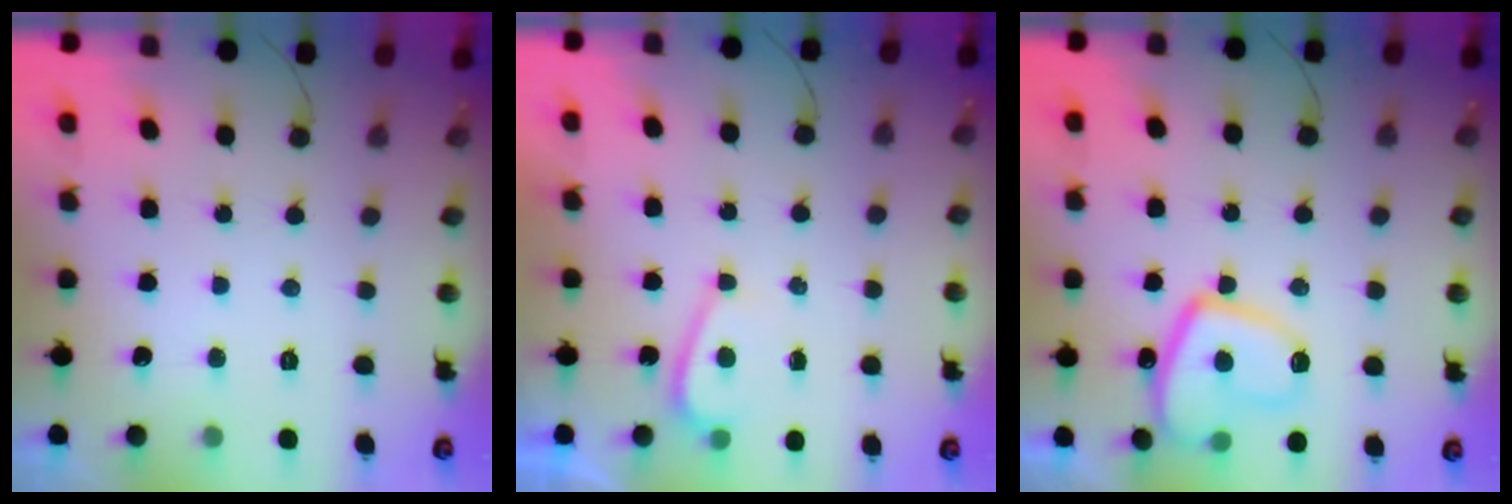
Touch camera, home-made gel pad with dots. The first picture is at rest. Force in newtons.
{"total": 4.7, "press": 4.7, "slide": 0.6}
{"total": 13.2, "press": 13.2, "slide": 1.5}